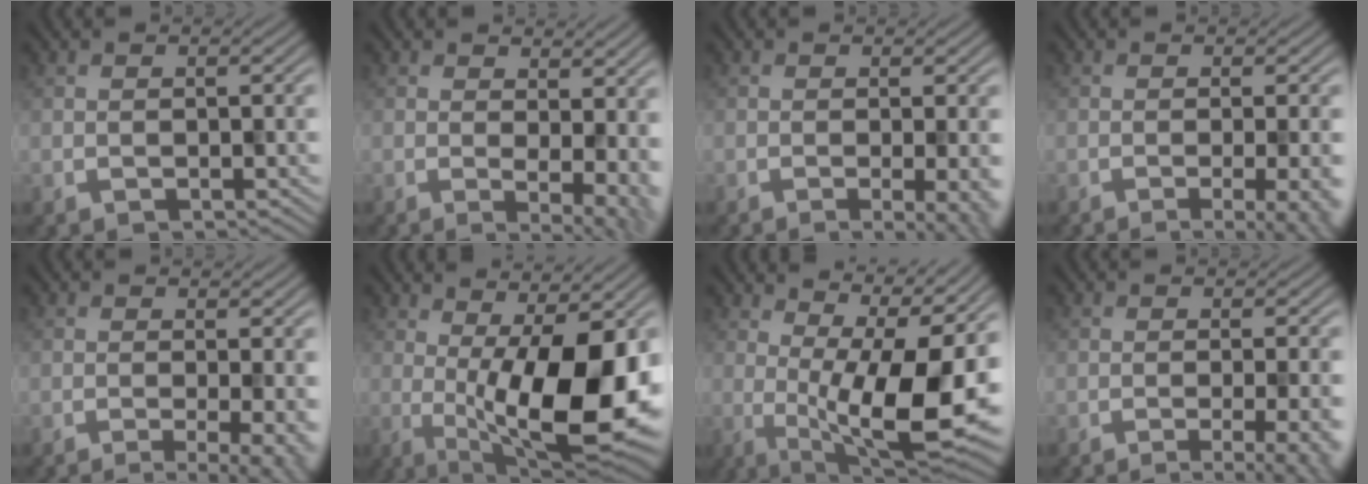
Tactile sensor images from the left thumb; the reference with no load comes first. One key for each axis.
{"total": 5.0, "fx": 0.0, "fy": 1.4, "fz": 4.8, "tx": -0.067, "ty": -0.015, "tz": 0.015}
{"total": 7.2, "fx": -2.7, "fy": 2.1, "fz": 6.4, "tx": -0.075, "ty": 0.001, "tz": -0.025}
{"total": 9.1, "fx": -4.3, "fy": 2.6, "fz": 7.5, "tx": -0.082, "ty": 0.003, "tz": -0.040}
{"total": 7.1, "fx": -3.3, "fy": 1.9, "fz": 6.0, "tx": -0.071, "ty": -0.004, "tz": -0.033}
{"total": 14.3, "fx": -0.1, "fy": 4.3, "fz": 13.7, "tx": -0.196, "ty": -0.003, "tz": 0.008}
{"total": 14.5, "fx": 1.0, "fy": 4.1, "fz": 13.8, "tx": -0.198, "ty": 0.003, "tz": 0.034}
{"total": 9.8, "fx": -5.2, "fy": 2.8, "fz": 7.8, "tx": -0.087, "ty": 0.002, "tz": -0.048}